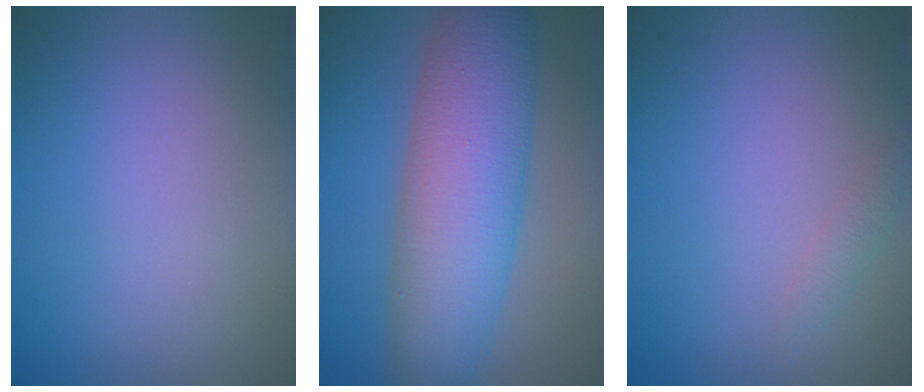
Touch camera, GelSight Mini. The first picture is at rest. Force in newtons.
{"total": 9.1, "press": 9.1, "slide": 0.1}
{"total": 0.9, "press": 0.9, "slide": 0.0}